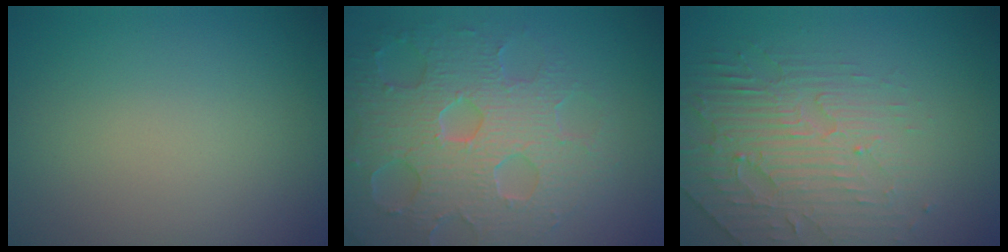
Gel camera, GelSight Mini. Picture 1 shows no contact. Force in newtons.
{"total": 7.5, "press": 5.8, "slide": 4.8}
{"total": 3.3, "press": 2.9, "slide": 1.6}